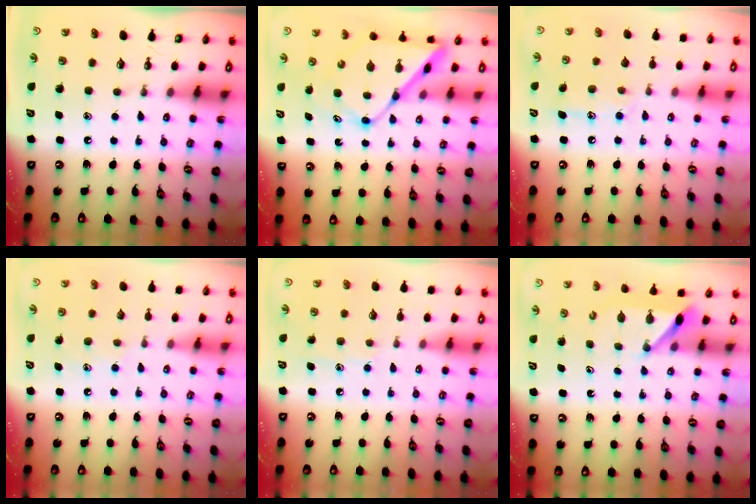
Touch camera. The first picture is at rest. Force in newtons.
{"total": 12.5, "press": 12.5, "slide": 1.1}
{"total": 9.7, "press": 9.7, "slide": 0.7}
{"total": 8.7, "press": 8.7, "slide": 0.8}
{"total": 6.3, "press": 6.2, "slide": 0.7}
{"total": 5.9, "press": 5.8, "slide": 0.5}